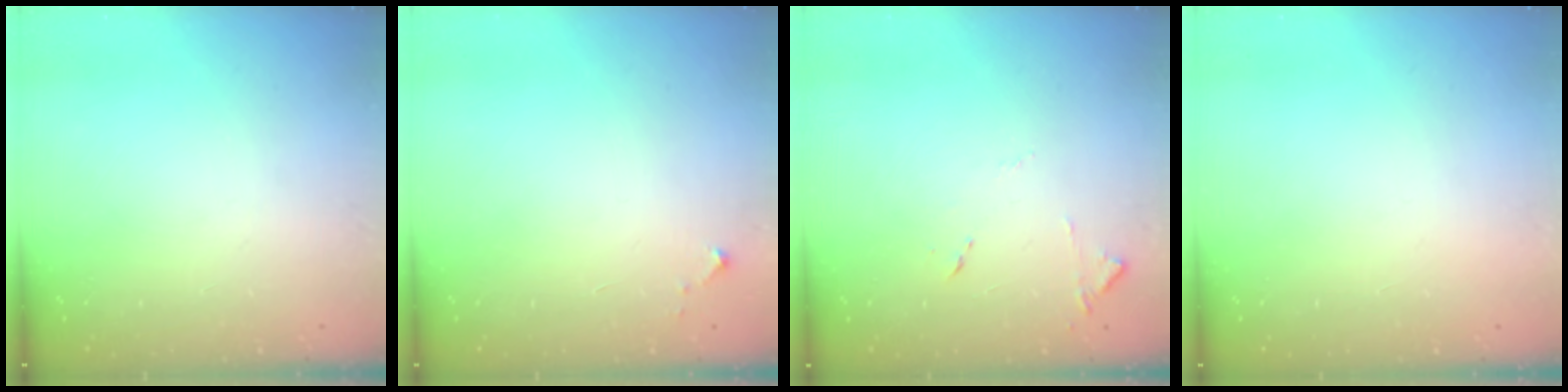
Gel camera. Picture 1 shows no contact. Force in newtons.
{"total": 2.6, "press": 2.6, "slide": 0.4}
{"total": 8.2, "press": 8.2, "slide": 0.6}
{"total": 1.5, "press": 1.5, "slide": 0.1}